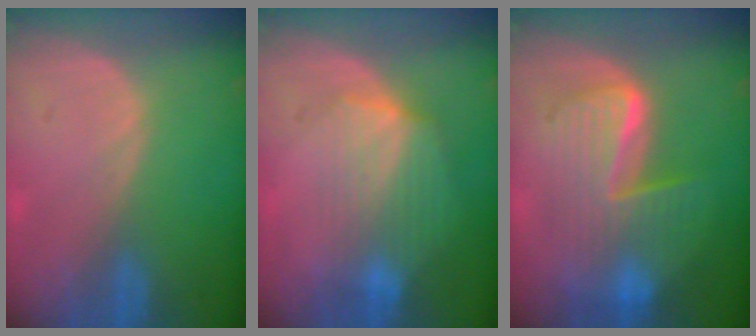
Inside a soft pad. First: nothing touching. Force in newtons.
{"total": 7.2, "press": 6.7, "slide": 2.6}
{"total": 9.4, "press": 9.4, "slide": 0.8}